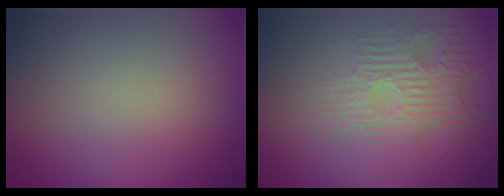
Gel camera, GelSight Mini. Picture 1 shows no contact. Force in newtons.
{"total": 5.0, "press": 3.6, "slide": 3.5}